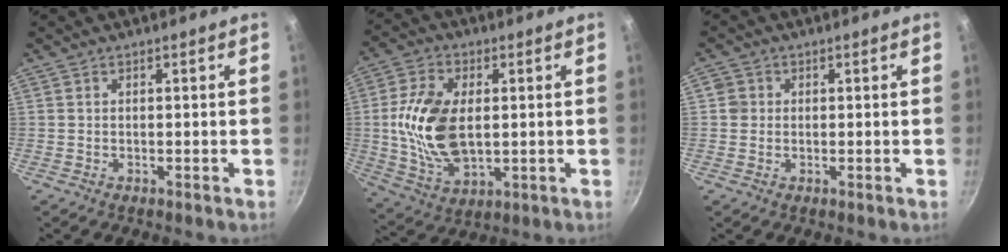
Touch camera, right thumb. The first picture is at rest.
{"total": 15.7, "force": [0.8, 9.0, 12.9], "torque": [-0.248, -0.007, 0.024]}
{"total": 2.3, "force": [0.3, 2.3, 0.5], "torque": [0.006, 0.003, 0.004]}